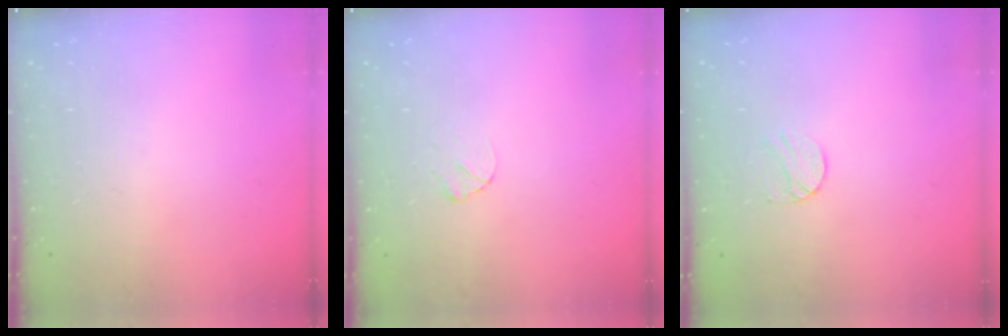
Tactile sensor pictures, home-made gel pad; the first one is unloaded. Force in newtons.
{"total": 3.6, "press": 3.5, "slide": 0.5}
{"total": 6.7, "press": 6.7, "slide": 0.4}